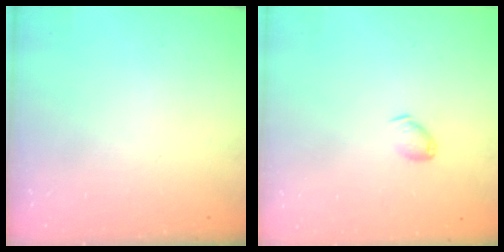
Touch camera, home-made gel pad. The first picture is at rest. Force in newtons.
{"total": 6.0, "press": 6.0, "slide": 0.8}